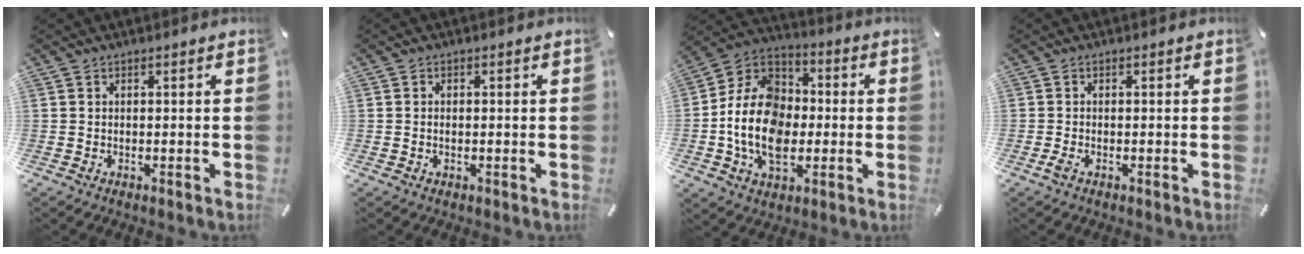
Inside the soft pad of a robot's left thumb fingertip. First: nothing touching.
{"total": 1.0, "force": [-0.1, 0.5, 0.8], "torque": [-0.017, 0.000, -0.003]}
{"total": 16.6, "force": [-3.5, 12.5, 10.4], "torque": [-0.238, 0.020, -0.067]}
{"total": 1.5, "force": [-0.6, 0.5, 1.3], "torque": [-0.031, -0.002, -0.012]}